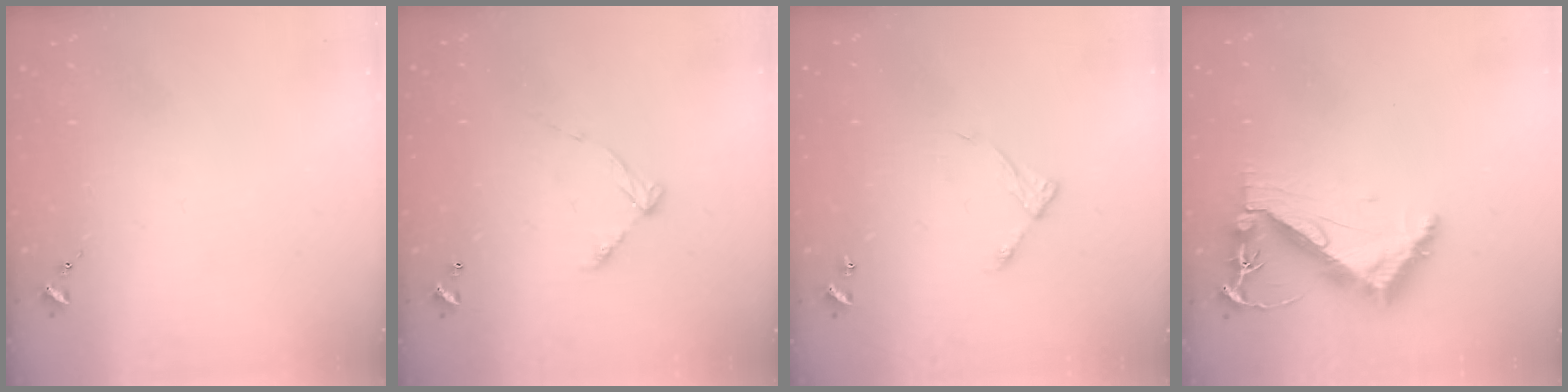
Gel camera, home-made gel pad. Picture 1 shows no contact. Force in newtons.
{"total": 5.8, "press": 5.8, "slide": 0.4}
{"total": 5.8, "press": 5.7, "slide": 0.6}
{"total": 7.8, "press": 7.7, "slide": 1.0}